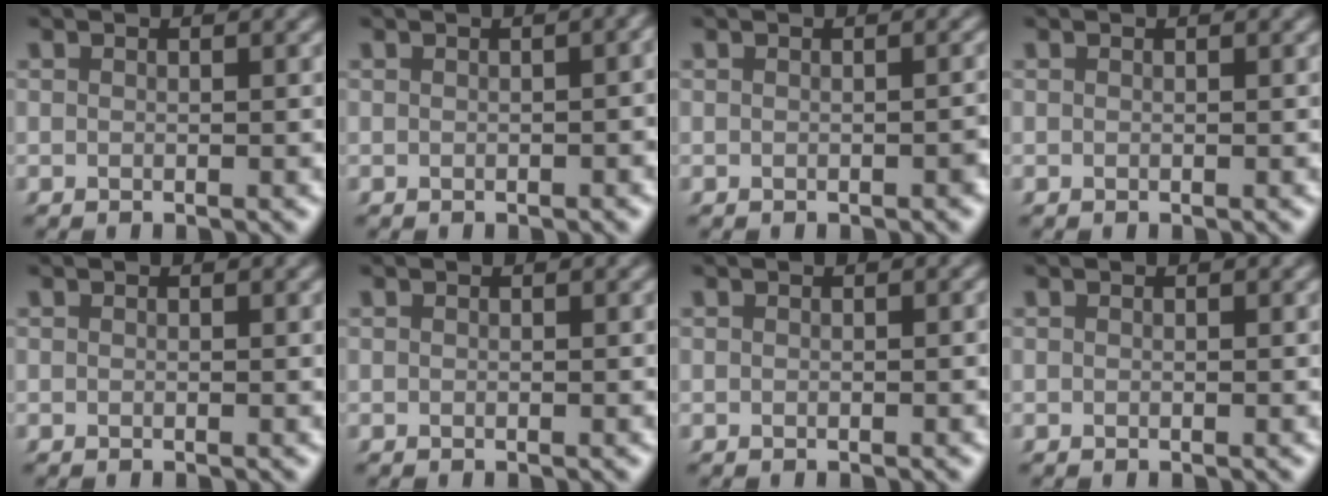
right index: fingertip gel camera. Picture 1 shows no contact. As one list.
[{"total": 1.4, "force": [-0.2, 0.6, 1.3], "torque": [-0.017, 0.004, -0.002]}, {"total": 0.6, "force": [-0.3, 0.3, 0.5], "torque": [-0.007, 0.002, -0.007]}, {"total": 0.0}, {"total": 0.0}, {"total": 0.0}, {"total": 0.0}, {"total": 0.0}]